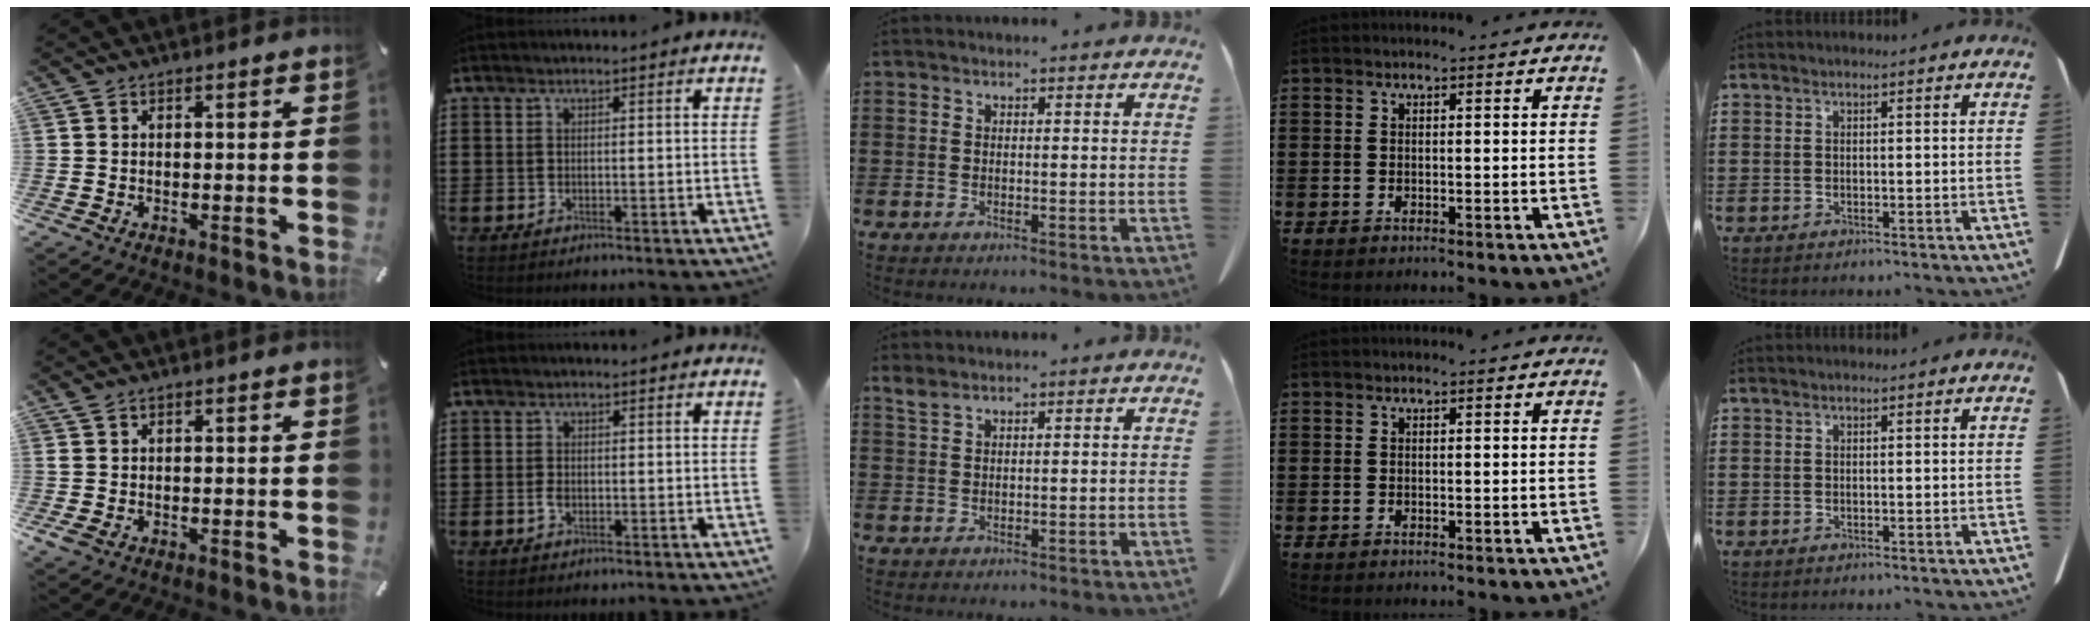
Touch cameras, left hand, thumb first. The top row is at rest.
{"thumb": {"total": 1.7, "force": [0.0, 1.1, 1.3], "torque": [-0.031, 0.001, -0.002]}, "index": {"total": 1.5, "force": [-0.5, 0.9, 1.1], "torque": [-0.030, -0.003, -0.011]}, "middle": {"total": 1.5, "force": [1.2, 0.2, 1.0], "torque": [-0.023, -0.002, 0.023]}}